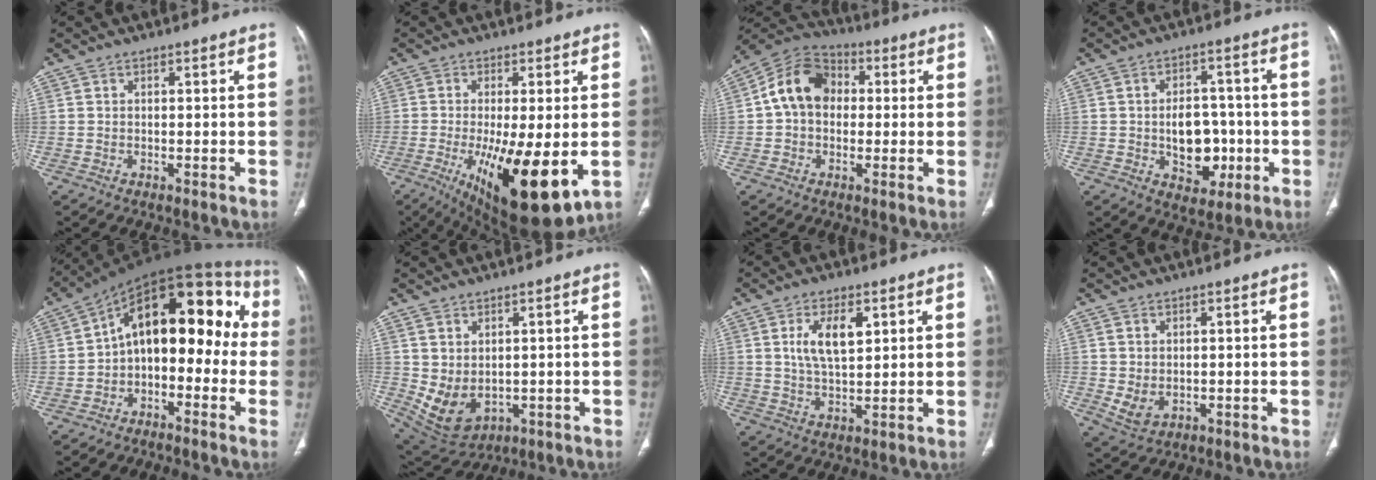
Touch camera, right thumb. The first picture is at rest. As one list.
[{"total": 17.9, "force": [-4.6, 5.5, 16.4], "torque": [-0.253, -0.032, -0.050]}, {"total": 11.5, "force": [1.0, 8.9, 7.2], "torque": [-0.110, 0.032, 0.004]}, {"total": 10.5, "force": [-1.8, 7.5, 7.2], "torque": [-0.065, 0.022, -0.012]}, {"total": 18.5, "force": [-0.7, 10.7, 15.1], "torque": [-0.172, 0.069, -0.026]}, {"total": 8.4, "force": [0.0, 5.8, 6.2], "torque": [-0.103, -0.004, 0.033]}, {"total": 7.8, "force": [2.7, 3.6, 6.4], "torque": [-0.110, -0.011, 0.055]}, {"total": 3.5, "force": [0.0, 2.6, 2.4], "torque": [-0.044, -0.006, 0.017]}]